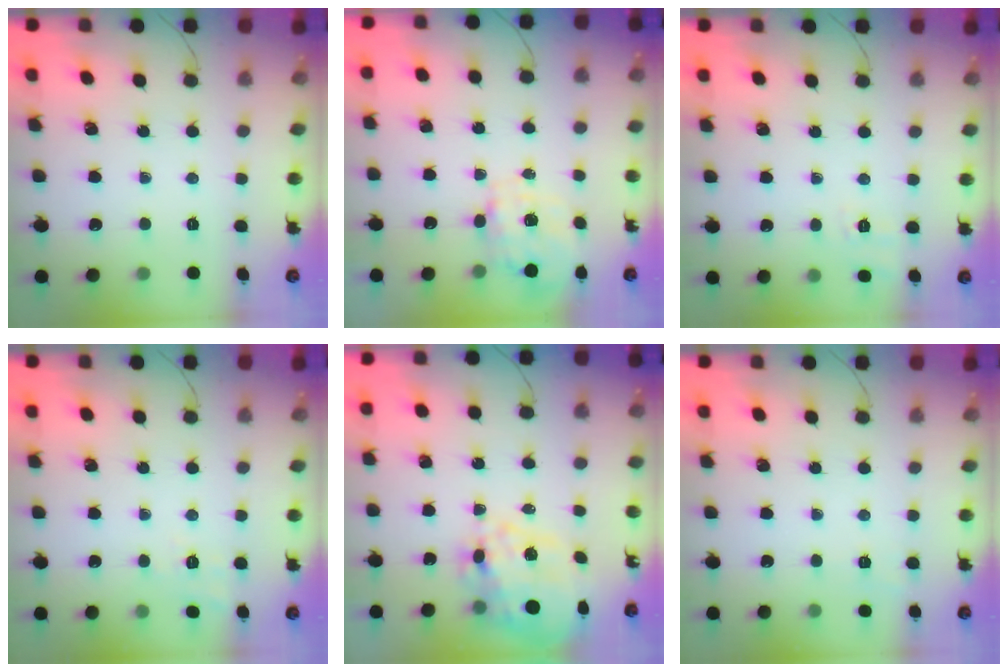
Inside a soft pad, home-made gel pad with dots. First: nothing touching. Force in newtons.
{"total": 8.5, "press": 8.4, "slide": 1.4}
{"total": 2.4, "press": 1.1, "slide": 2.1}
{"total": 2.9, "press": 1.7, "slide": 2.3}
{"total": 18.9, "press": 18.5, "slide": 3.9}
{"total": 6.9, "press": 6.7, "slide": 1.6}